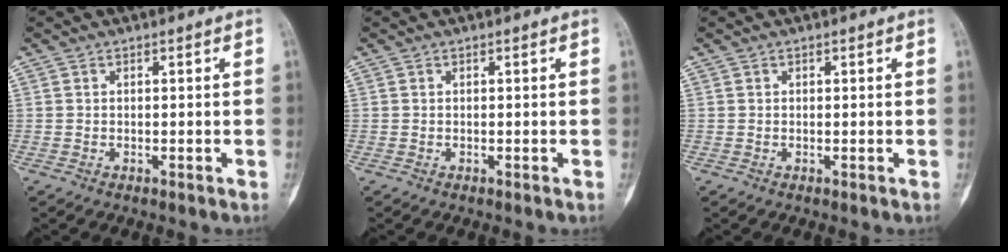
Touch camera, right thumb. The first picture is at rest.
{"total": 0.0}
{"total": 0.0}